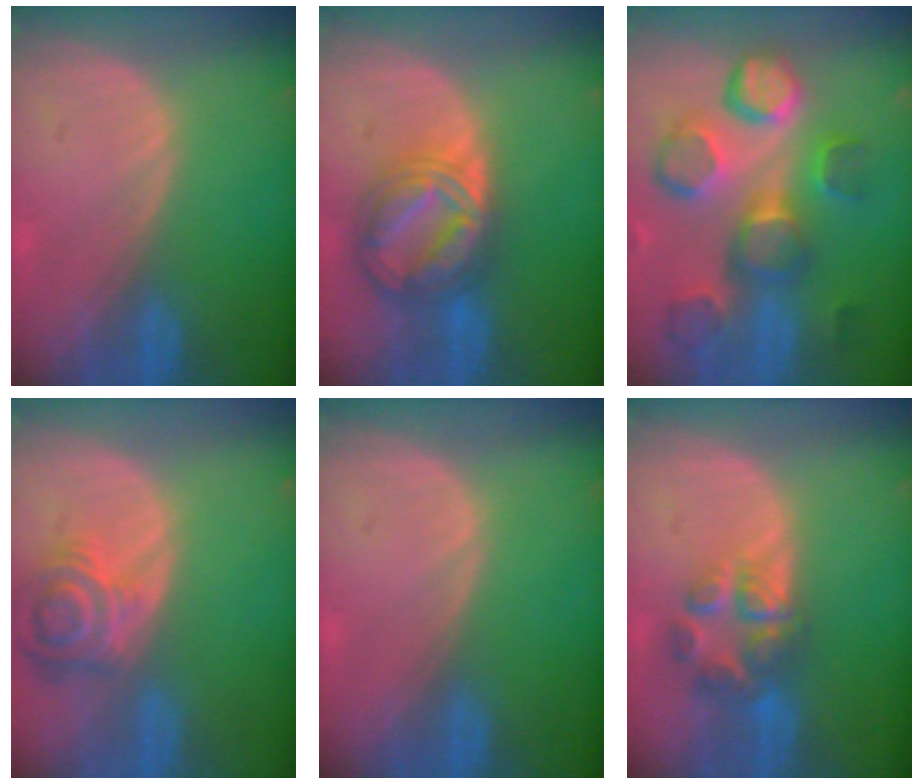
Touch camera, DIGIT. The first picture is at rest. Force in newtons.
{"total": 8.9, "press": 8.8, "slide": 0.7}
{"total": 12.2, "press": 11.0, "slide": 5.4}
{"total": 7.2, "press": 6.6, "slide": 2.8}
{"total": 0.0}
{"total": 7.1, "press": 5.9, "slide": 3.8}